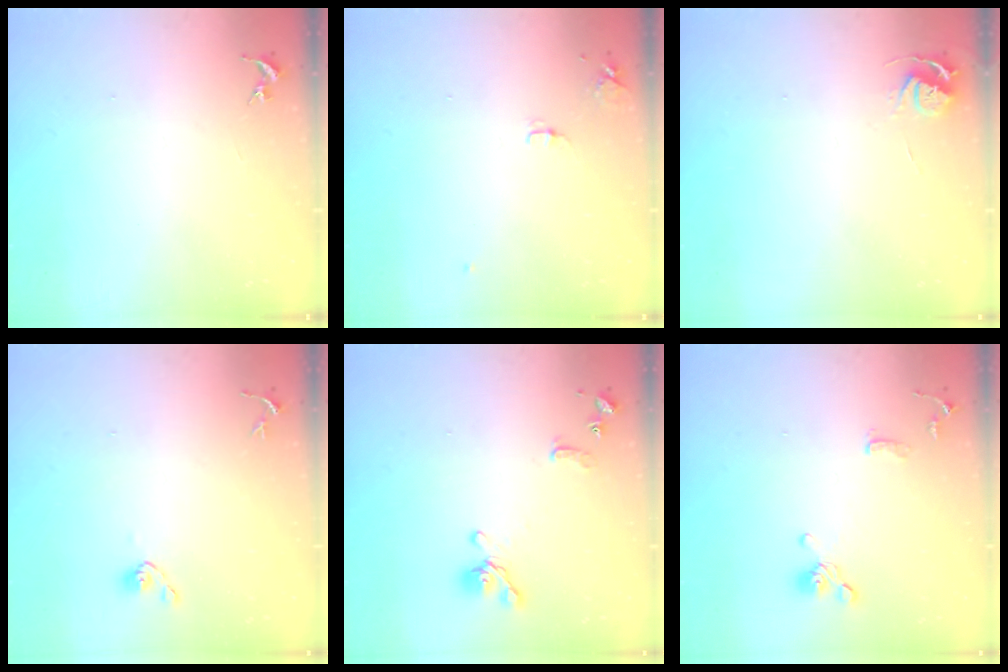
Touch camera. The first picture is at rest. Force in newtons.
{"total": 5.8, "press": 5.8, "slide": 0.8}
{"total": 5.2, "press": 5.2, "slide": 0.6}
{"total": 4.3, "press": 4.2, "slide": 1.1}
{"total": 11.1, "press": 11.0, "slide": 1.3}
{"total": 11.2, "press": 11.0, "slide": 2.0}